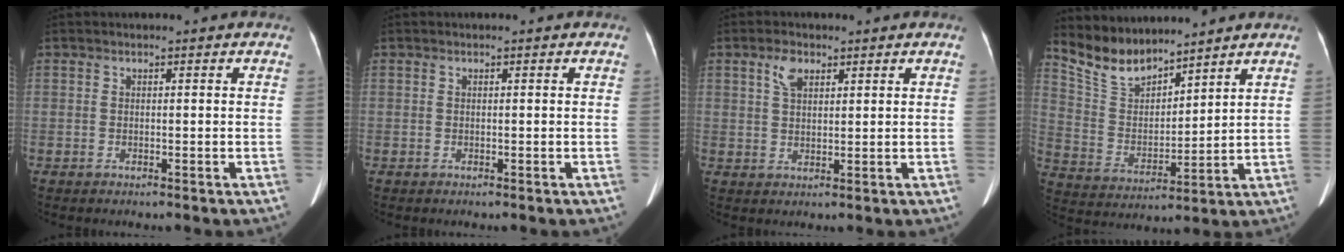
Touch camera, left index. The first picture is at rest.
{"total": 0.0}
{"total": 3.2, "force": [1.8, 1.6, 2.1], "torque": [-0.045, 0.009, 0.039]}
{"total": 9.1, "force": [8.6, 2.4, 1.7], "torque": [-0.048, 0.008, 0.182]}